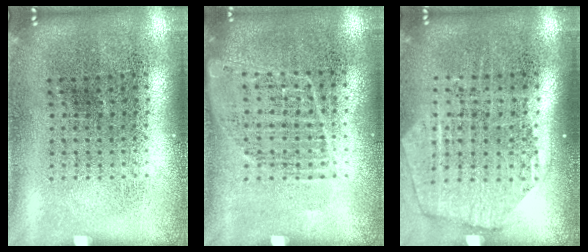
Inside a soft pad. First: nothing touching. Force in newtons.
{"total": 0.9, "press": 0.9, "slide": 0.3}
{"total": 1.8, "press": 1.6, "slide": 0.8}